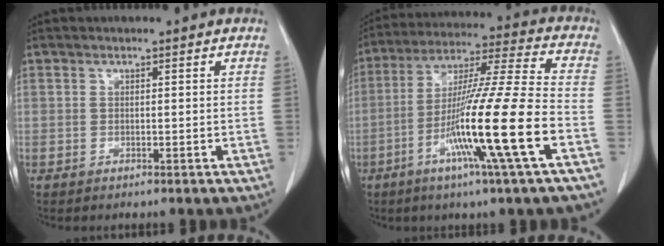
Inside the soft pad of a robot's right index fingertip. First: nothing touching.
{"total": 17.9, "force": [-6.4, -1.7, 16.6], "torque": [-0.309, -0.019, -0.120]}